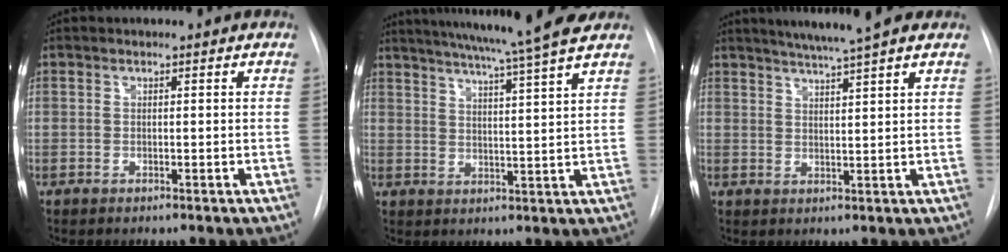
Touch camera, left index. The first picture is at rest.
{"total": 14.9, "force": [12.7, -1.4, 7.6], "torque": [-0.130, -0.009, 0.170]}
{"total": 8.6, "force": [7.2, -0.1, 4.7], "torque": [-0.075, 0.017, 0.096]}